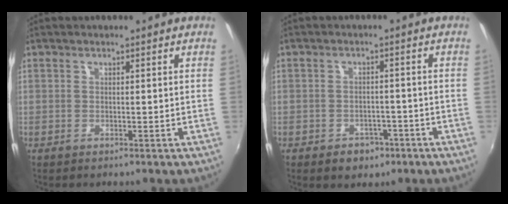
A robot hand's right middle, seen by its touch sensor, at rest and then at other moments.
{"total": 4.9, "force": [-2.9, 3.6, 1.7], "torque": [-0.048, 0.001, -0.029]}